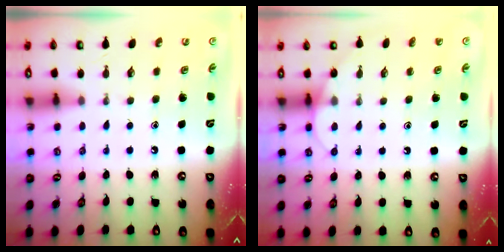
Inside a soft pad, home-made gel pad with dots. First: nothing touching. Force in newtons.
{"total": 3.5, "press": 3.5, "slide": 0.3}